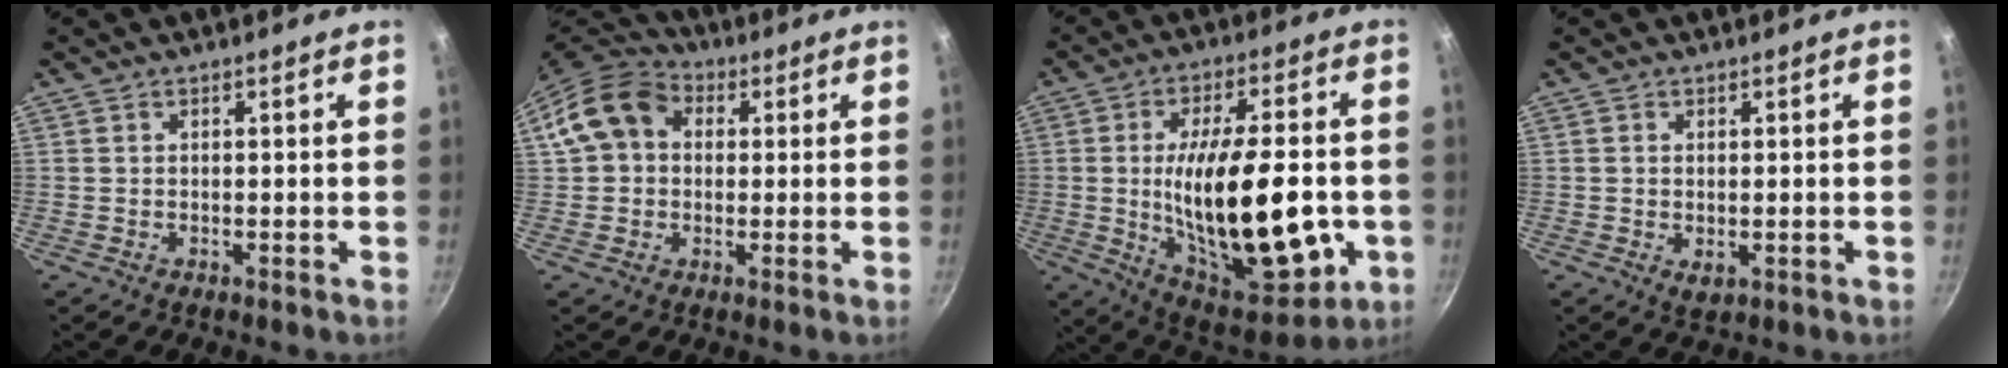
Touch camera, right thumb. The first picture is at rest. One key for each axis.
{"total": 11.5, "fx": 2.2, "fy": 9.1, "fz": 6.7, "tx": -0.096, "ty": 0.026, "tz": 0.022}
{"total": 26.0, "fx": -3.2, "fy": 11.1, "fz": 23.3, "tx": -0.351, "ty": -0.001, "tz": -0.035}
{"total": 2.2, "fx": -0.1, "fy": 1.3, "fz": 1.8, "tx": -0.028, "ty": -0.007, "tz": 0.001}